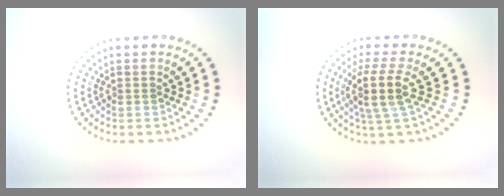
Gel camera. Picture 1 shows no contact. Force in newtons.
{"total": 3.7, "press": 3.0, "slide": 2.2}